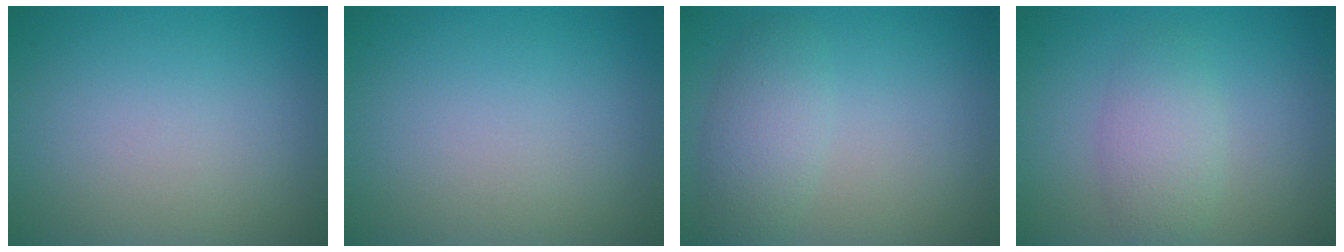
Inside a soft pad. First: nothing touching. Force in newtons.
{"total": 0.0}
{"total": 2.6, "press": 2.6, "slide": 0.2}
{"total": 3.0, "press": 3.0, "slide": 0.0}